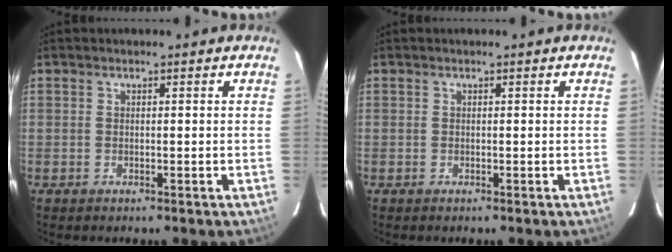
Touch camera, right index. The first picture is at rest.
{"total": 0.0}